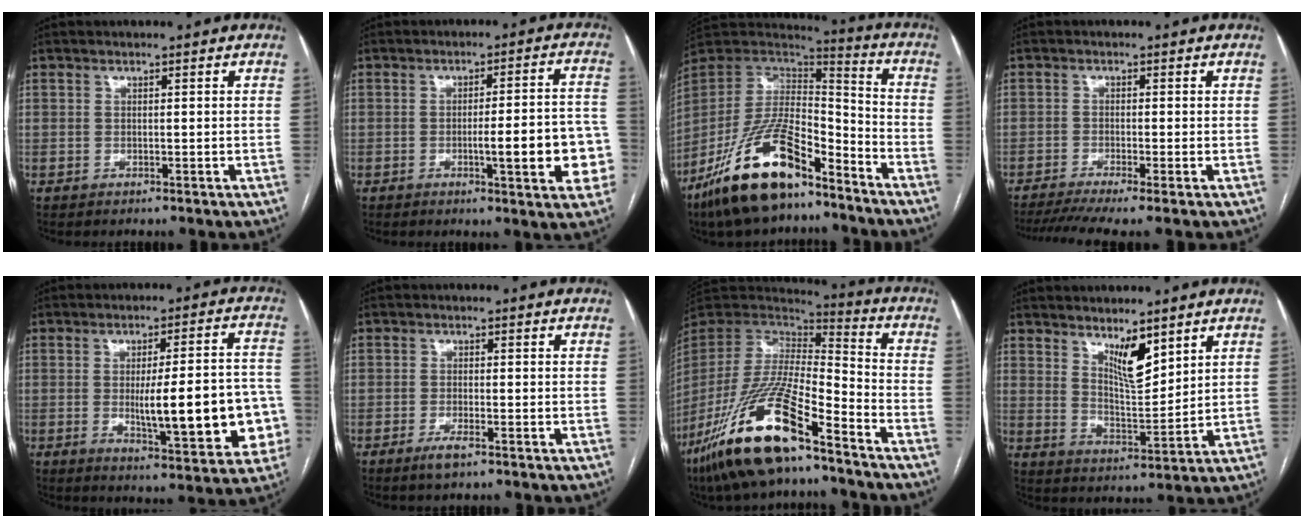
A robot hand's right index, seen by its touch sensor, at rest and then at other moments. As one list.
[{"total": 11.4, "force": [-3.1, 1.7, 10.8], "torque": [-0.126, 0.017, -0.035]}, {"total": 19.9, "force": [-13.4, 6.7, 13.2], "torque": [-0.271, -0.004, -0.245]}, {"total": 6.9, "force": [-5.2, 0.0, 4.6], "torque": [-0.078, -0.009, -0.087]}, {"total": 16.7, "force": [-2.9, 3.4, 16.1], "torque": [-0.193, 0.017, -0.026]}, {"total": 2.5, "force": [-1.7, 0.3, 1.9], "torque": [-0.039, -0.003, -0.032]}, {"total": 20.6, "force": [-13.5, 4.0, 15.1], "torque": [-0.324, -0.044, -0.255]}, {"total": 6.5, "force": [4.4, 1.5, 4.5], "torque": [-0.084, -0.015, 0.082]}]